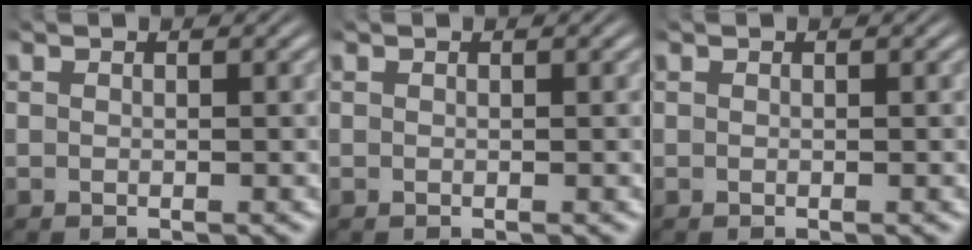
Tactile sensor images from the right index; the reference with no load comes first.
{"total": 0.8, "force": [-0.2, -0.8, -0.3], "torque": [0.011, -0.010, 0.005]}
{"total": 0.0}